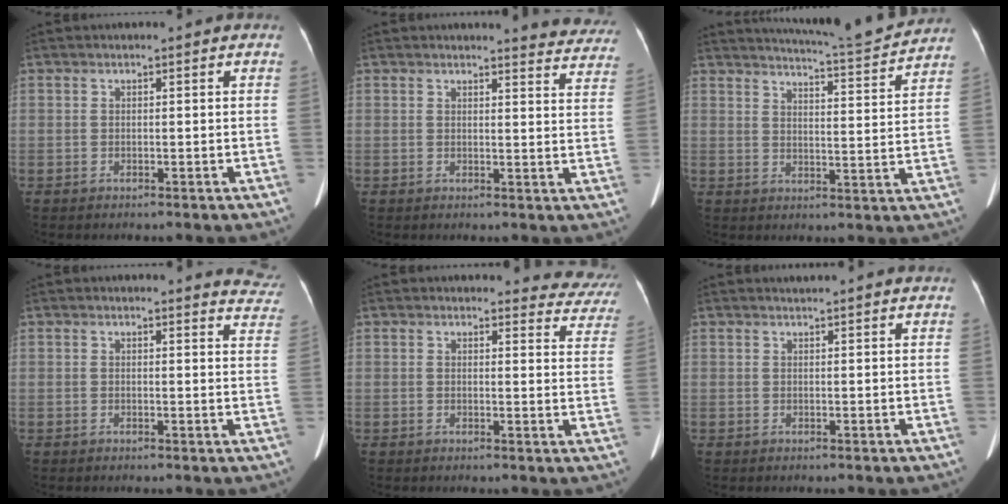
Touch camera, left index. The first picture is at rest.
{"total": 8.9, "force": [8.8, 1.0, 0.9], "torque": [0.016, -0.052, 0.067]}
{"total": 12.0, "force": [11.6, -1.1, 2.9], "torque": [-0.054, -0.021, 0.154]}
{"total": 5.9, "force": [5.9, 0.9, -0.1], "torque": [0.025, -0.045, 0.026]}
{"total": 8.2, "force": [7.9, 2.0, -0.2], "torque": [0.042, -0.045, 0.049]}
{"total": 2.1, "force": [2.0, -0.4, 0.5], "torque": [-0.011, 0.009, 0.027]}